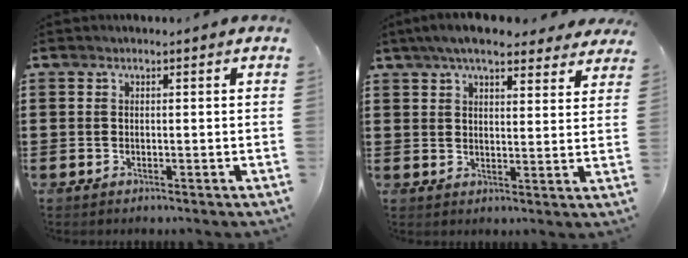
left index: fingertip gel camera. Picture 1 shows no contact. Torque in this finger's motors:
{"motor_torque": [2.14, 0.00, 0.46, 0.21]}